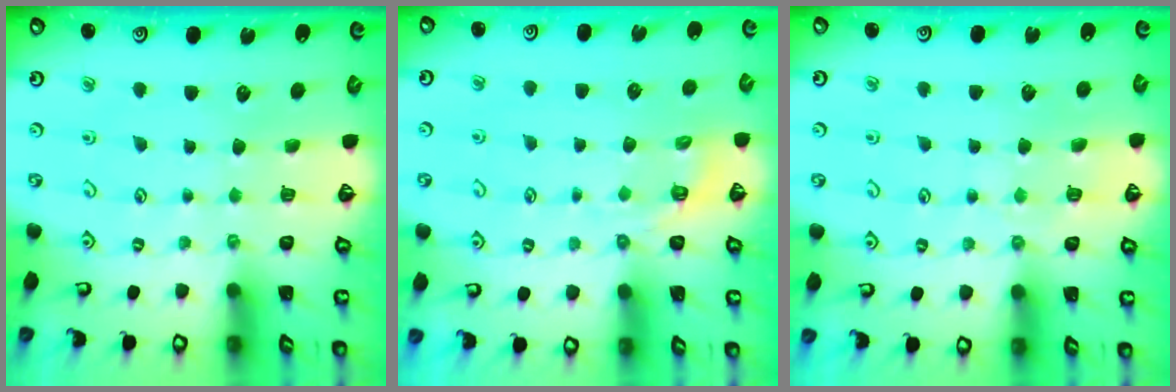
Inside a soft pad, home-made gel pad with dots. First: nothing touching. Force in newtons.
{"total": 4.2, "press": 3.6, "slide": 2.2}
{"total": 4.0, "press": 3.9, "slide": 0.6}